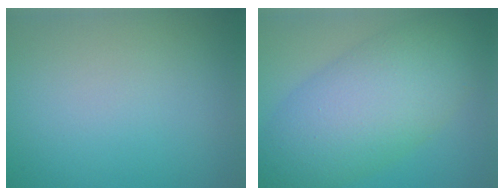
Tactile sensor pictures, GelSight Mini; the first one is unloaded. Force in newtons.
{"total": 9.5, "press": 9.5, "slide": 0.4}